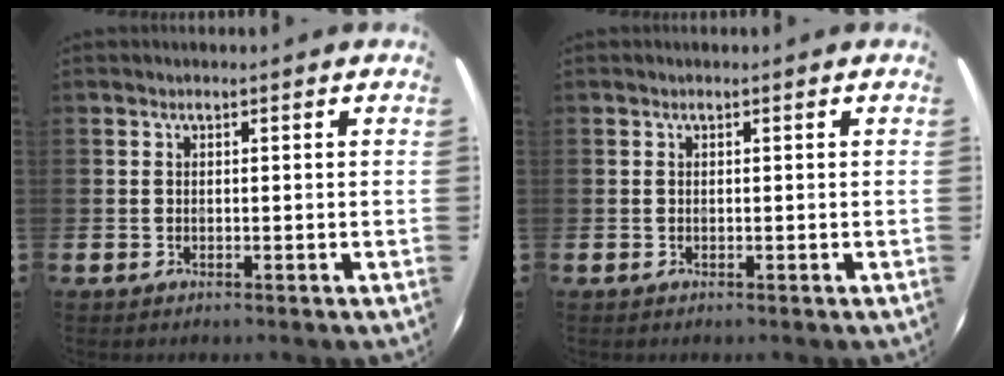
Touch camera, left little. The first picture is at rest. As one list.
[{"total": 0.0}]